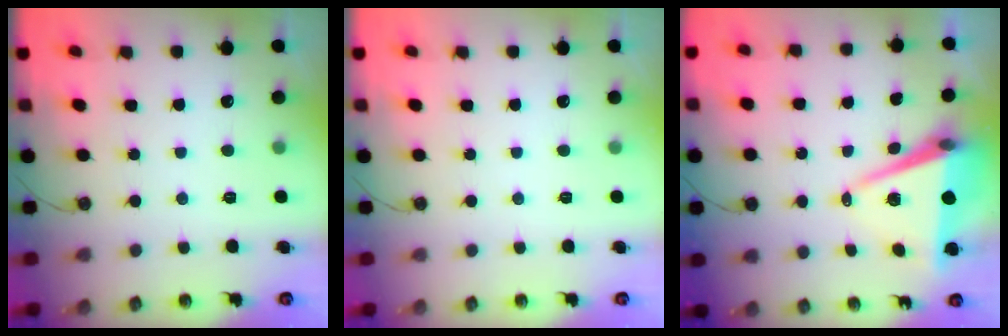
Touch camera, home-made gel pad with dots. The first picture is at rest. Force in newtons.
{"total": 0.0}
{"total": 9.3, "press": 8.4, "slide": 4.1}